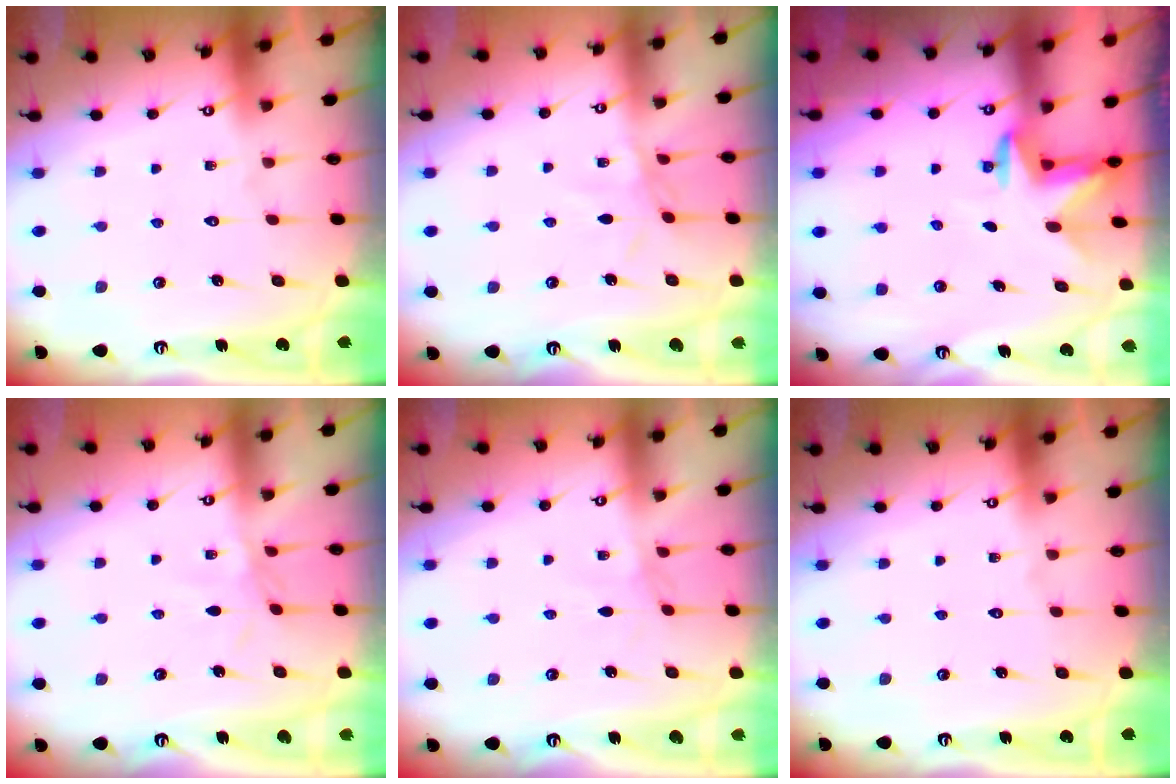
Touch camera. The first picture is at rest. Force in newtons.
{"total": 2.8, "press": 2.7, "slide": 0.5}
{"total": 2.9, "press": 2.8, "slide": 0.7}
{"total": 2.6, "press": 2.6, "slide": 0.4}
{"total": 0.6, "press": 0.6, "slide": 0.3}
{"total": 0.0}